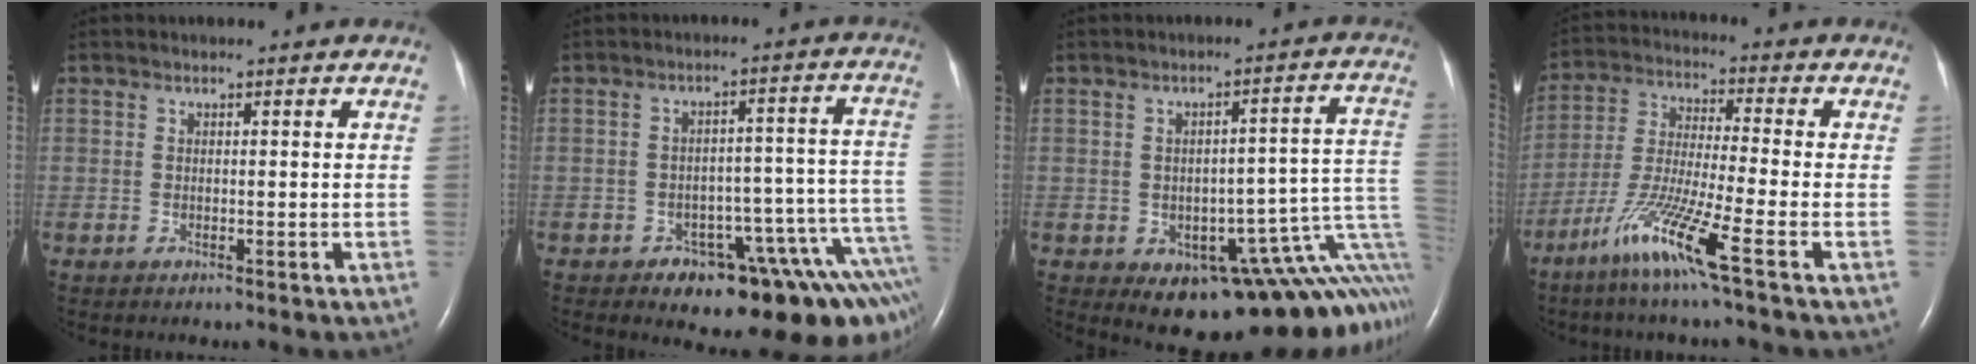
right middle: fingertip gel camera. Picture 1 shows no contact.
{"total": 13.8, "force": [-8.6, 4.4, 9.8], "torque": [-0.042, 0.062, -0.106]}
{"total": 16.9, "force": [-10.6, 6.0, 11.7], "torque": [-0.038, 0.055, -0.121]}
{"total": 11.2, "force": [-6.3, -1.1, 9.1], "torque": [-0.188, -0.030, -0.130]}